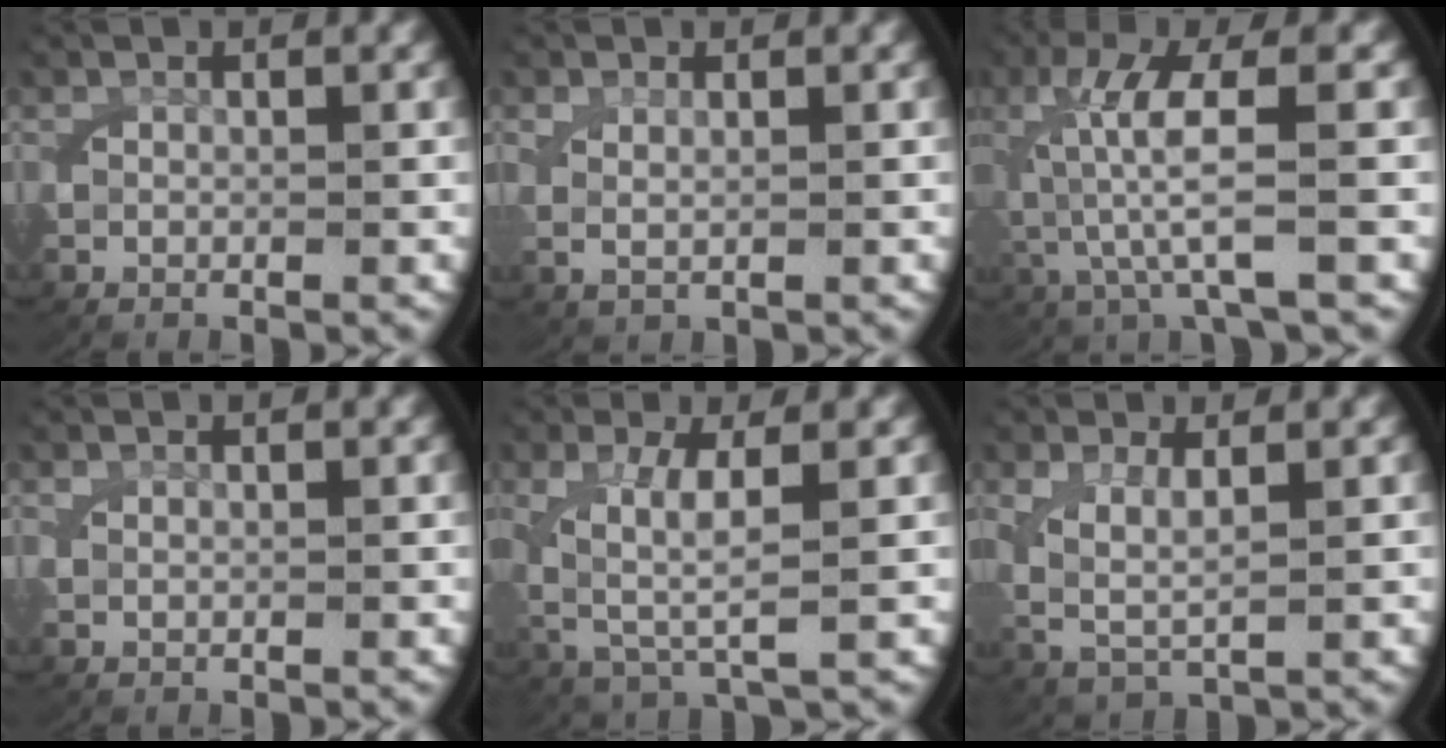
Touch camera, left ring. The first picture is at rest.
{"total": 1.3, "force": [0.7, 0.5, 1.1], "torque": [-0.029, -0.005, 0.020]}
{"total": 6.1, "force": [0.1, 1.6, 5.8], "torque": [-0.137, -0.007, 0.012]}
{"total": 0.7, "force": [0.5, 0.2, 0.4], "torque": [-0.009, 0.001, 0.011]}
{"total": 3.9, "force": [0.1, 1.7, 3.4], "torque": [-0.087, -0.013, 0.018]}
{"total": 4.5, "force": [0.6, 3.2, 3.0], "torque": [-0.090, -0.016, 0.020]}